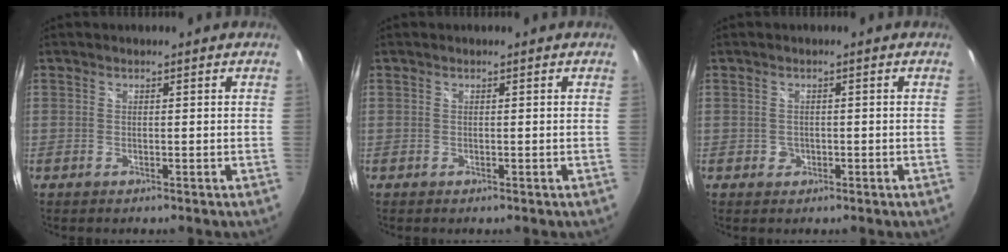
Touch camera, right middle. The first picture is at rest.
{"total": 0.0}
{"total": 1.6, "force": [-0.4, 1.5, 0.3], "torque": [-0.003, -0.002, -0.005]}